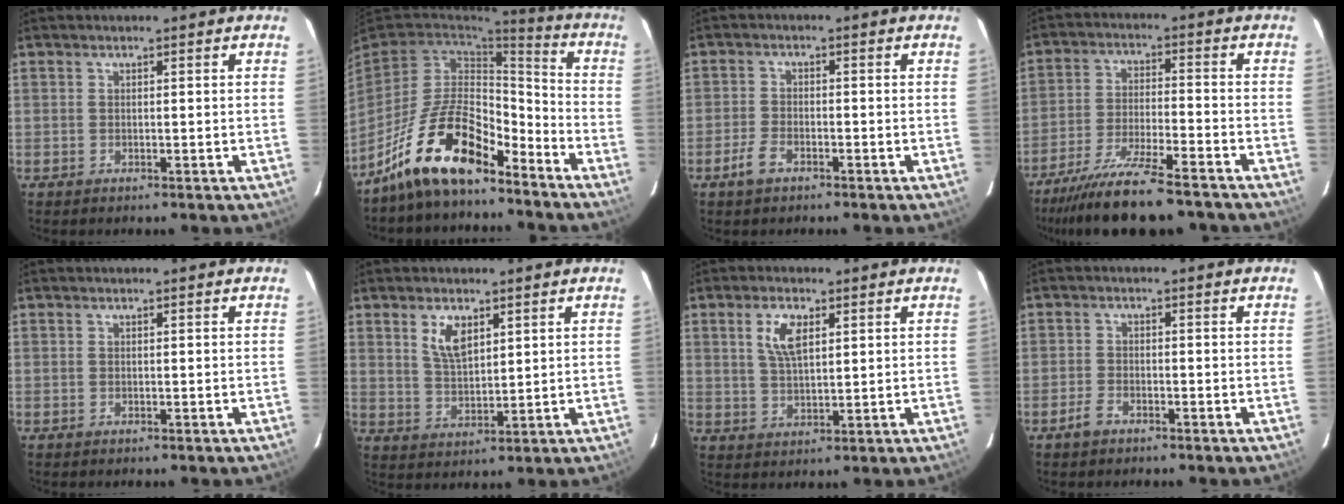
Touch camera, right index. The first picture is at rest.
{"total": 15.5, "force": [-11.3, 5.7, 9.0], "torque": [-0.185, 0.015, -0.206]}
{"total": 3.9, "force": [-2.6, 1.8, 2.3], "torque": [-0.063, 0.000, -0.050]}
{"total": 16.2, "force": [-13.7, 2.4, 8.2], "torque": [-0.174, -0.032, -0.227]}
{"total": 0.0}
{"total": 5.9, "force": [3.0, 2.8, 4.2], "torque": [-0.076, 0.001, 0.062]}
{"total": 5.8, "force": [2.3, 2.6, 4.6], "torque": [-0.087, 0.006, 0.048]}
{"total": 2.7, "force": [-2.0, 1.2, 1.3], "torque": [-0.040, 0.001, -0.041]}